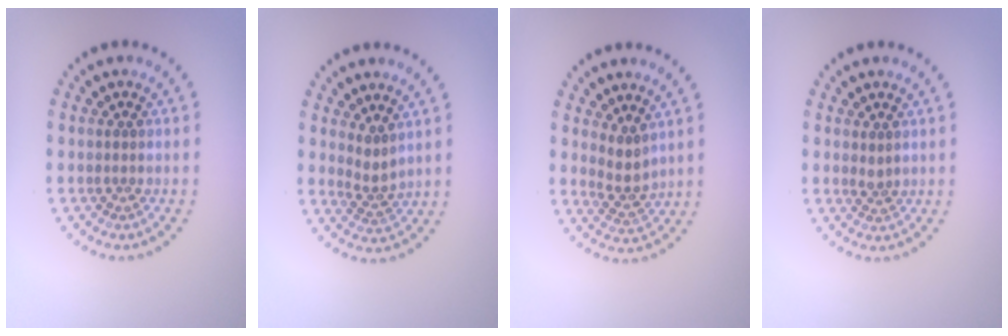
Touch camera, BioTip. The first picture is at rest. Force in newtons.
{"total": 1.8, "press": 1.3, "slide": 1.3}
{"total": 2.1, "press": 1.6, "slide": 1.4}
{"total": 0.9, "press": 0.7, "slide": 0.6}